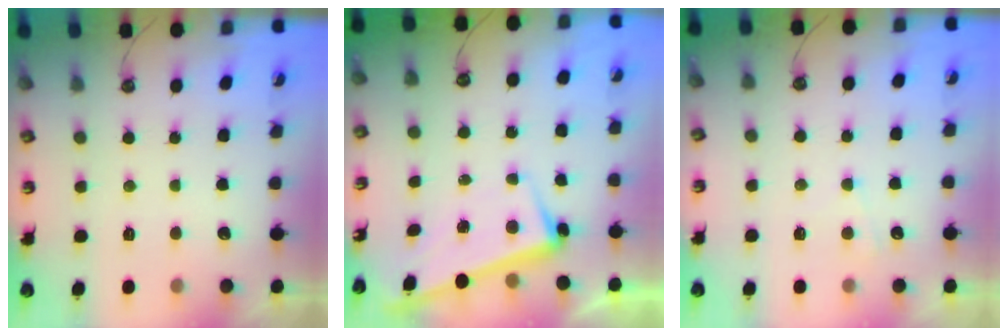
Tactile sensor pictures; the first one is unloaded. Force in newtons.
{"total": 2.6, "press": 2.3, "slide": 1.2}
{"total": 4.8, "press": 4.8, "slide": 0.5}